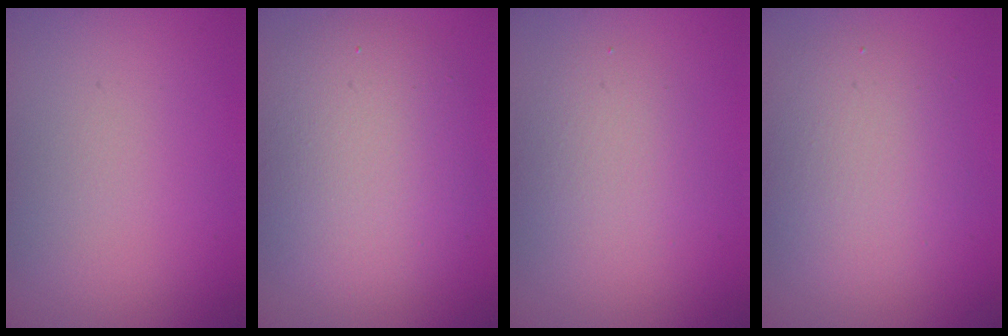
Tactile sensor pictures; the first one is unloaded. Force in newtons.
{"total": 7.2, "press": 7.2, "slide": 0.3}
{"total": 2.7, "press": 2.6, "slide": 0.3}
{"total": 4.4, "press": 4.4, "slide": 0.3}